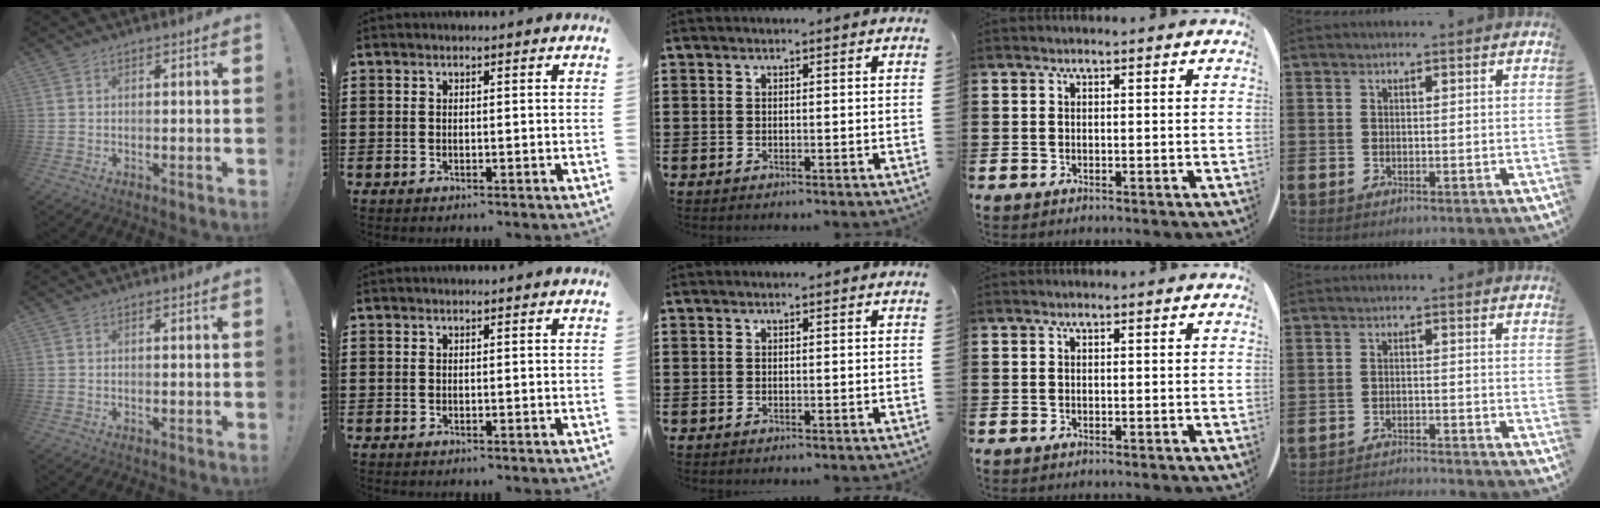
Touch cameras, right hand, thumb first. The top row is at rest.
{"little": {"total": 2.3, "force": [-2.3, -0.2, 0.0], "torque": [-0.004, 0.002, -0.049]}}